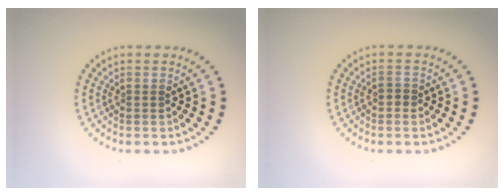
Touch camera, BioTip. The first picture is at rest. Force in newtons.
{"total": 0.7, "press": 0.7, "slide": 0.2}